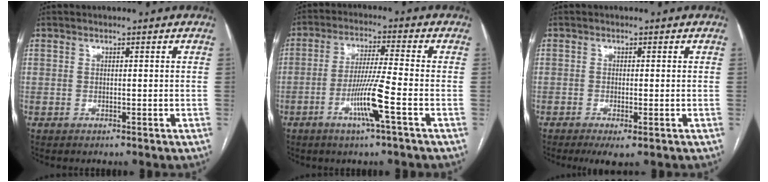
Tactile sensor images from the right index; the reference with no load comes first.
{"total": 8.2, "force": [-3.3, -0.8, 7.5], "torque": [-0.144, -0.009, -0.065]}
{"total": 3.2, "force": [-1.6, 0.7, 2.7], "torque": [-0.048, -0.010, -0.022]}